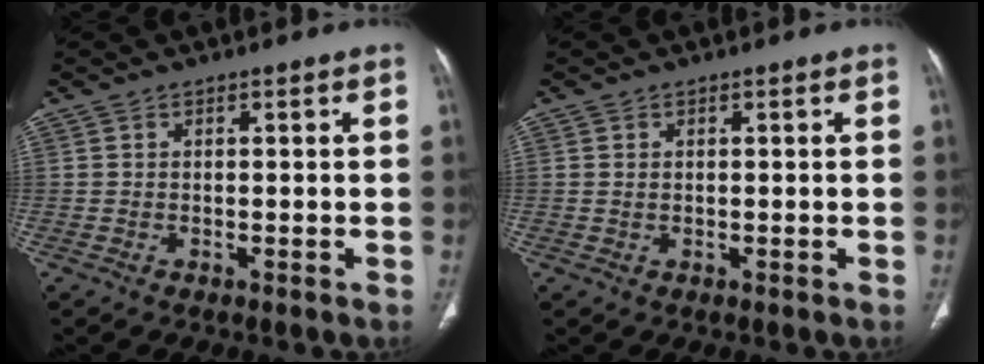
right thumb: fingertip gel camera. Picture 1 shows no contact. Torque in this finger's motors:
{"motor_torque": [-0.33, -0.34, 0.41, -0.01, -0.02]}